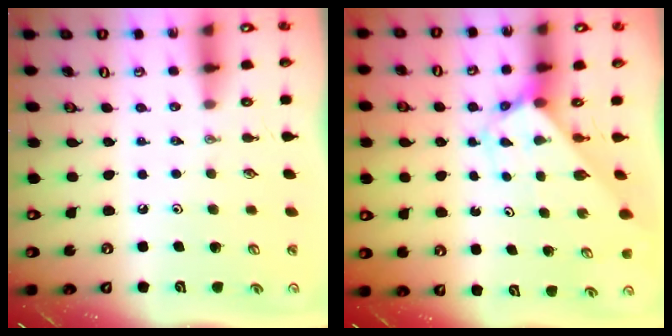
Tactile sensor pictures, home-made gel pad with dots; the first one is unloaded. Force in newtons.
{"total": 2.6, "press": 2.6, "slide": 0.2}